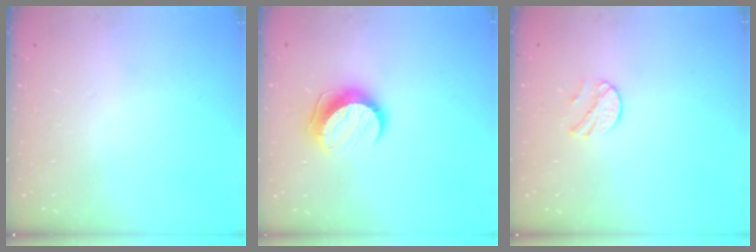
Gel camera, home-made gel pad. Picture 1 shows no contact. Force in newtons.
{"total": 9.7, "press": 9.7, "slide": 1.0}
{"total": 7.3, "press": 7.3, "slide": 0.5}